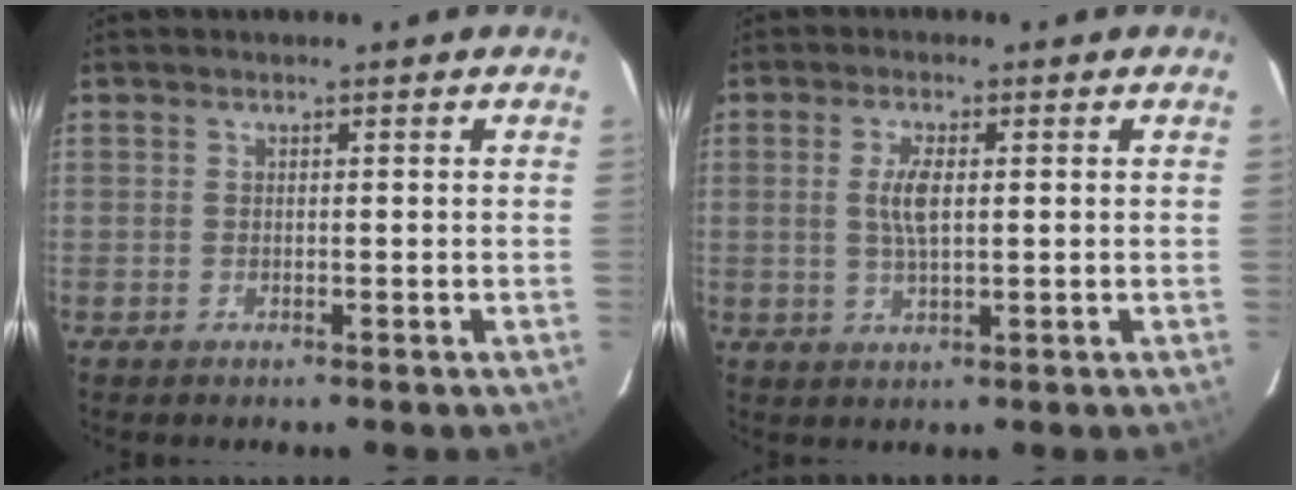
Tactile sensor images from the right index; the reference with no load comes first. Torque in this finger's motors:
{"motor_torque": [0.24, 0.10, 0.17, 0.09]}